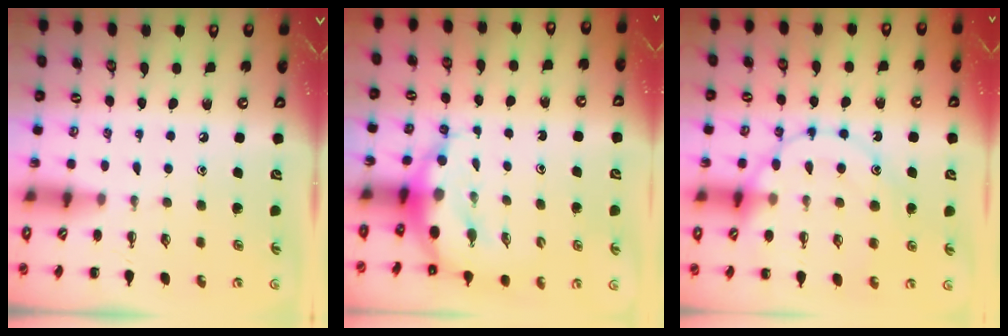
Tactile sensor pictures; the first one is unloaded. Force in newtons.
{"total": 7.1, "press": 6.9, "slide": 1.7}
{"total": 15.9, "press": 15.9, "slide": 1.6}